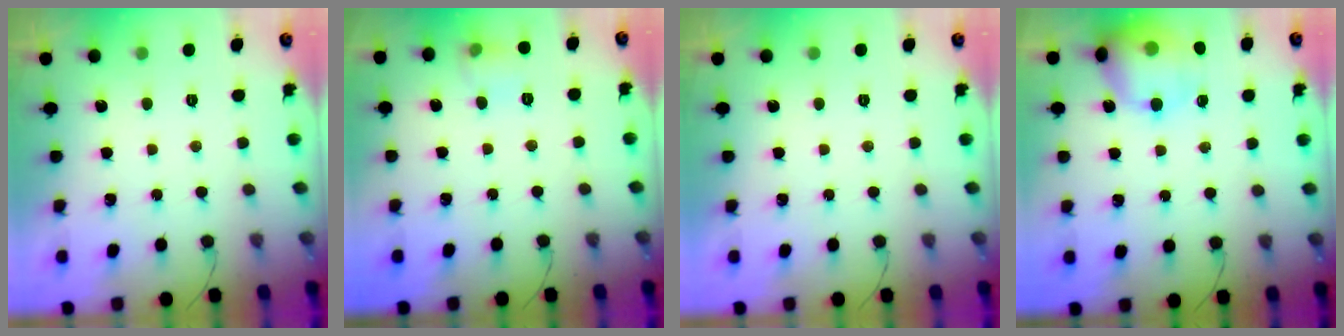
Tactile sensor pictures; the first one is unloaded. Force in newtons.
{"total": 5.5, "press": 5.4, "slide": 1.2}
{"total": 0.0}
{"total": 15.7, "press": 15.5, "slide": 2.6}